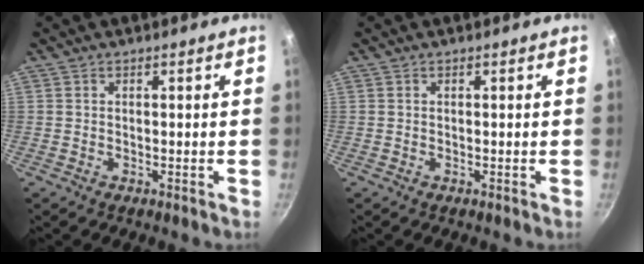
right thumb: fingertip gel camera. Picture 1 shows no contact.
{"total": 0.0}